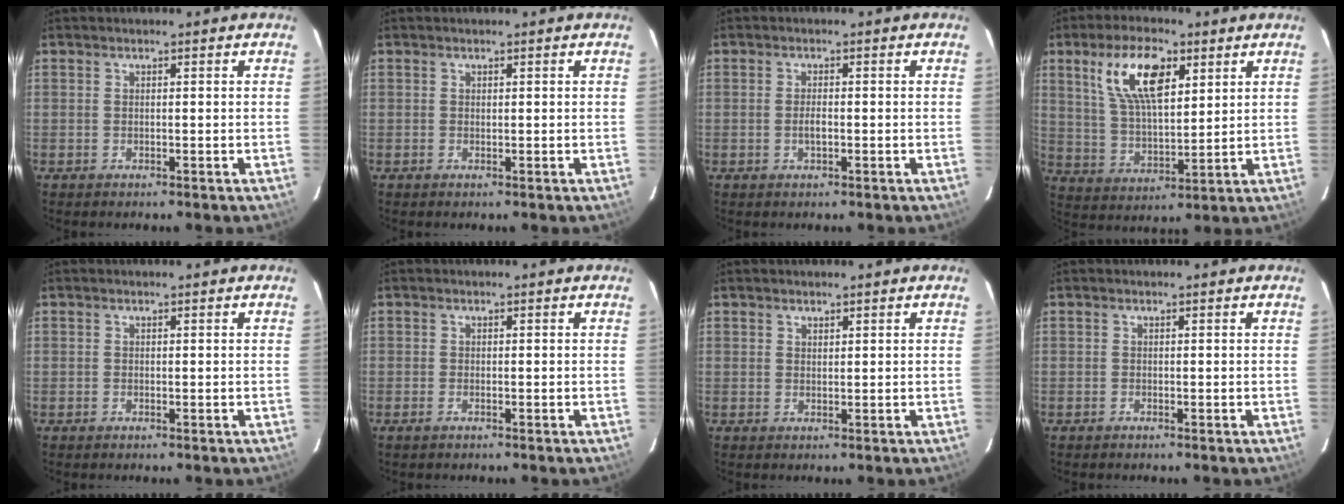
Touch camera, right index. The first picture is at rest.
{"total": 0.0}
{"total": 1.8, "force": [-0.4, 0.6, 1.6], "torque": [-0.033, -0.001, -0.008]}
{"total": 12.8, "force": [5.9, 5.4, 10.1], "torque": [-0.190, 0.015, 0.115]}
{"total": 0.0}
{"total": 1.0, "force": [-0.7, 0.4, 0.6], "torque": [-0.013, -0.002, -0.014]}
{"total": 0.9, "force": [0.7, 0.4, 0.1], "torque": [-0.002, 0.002, 0.013]}
{"total": 0.0}